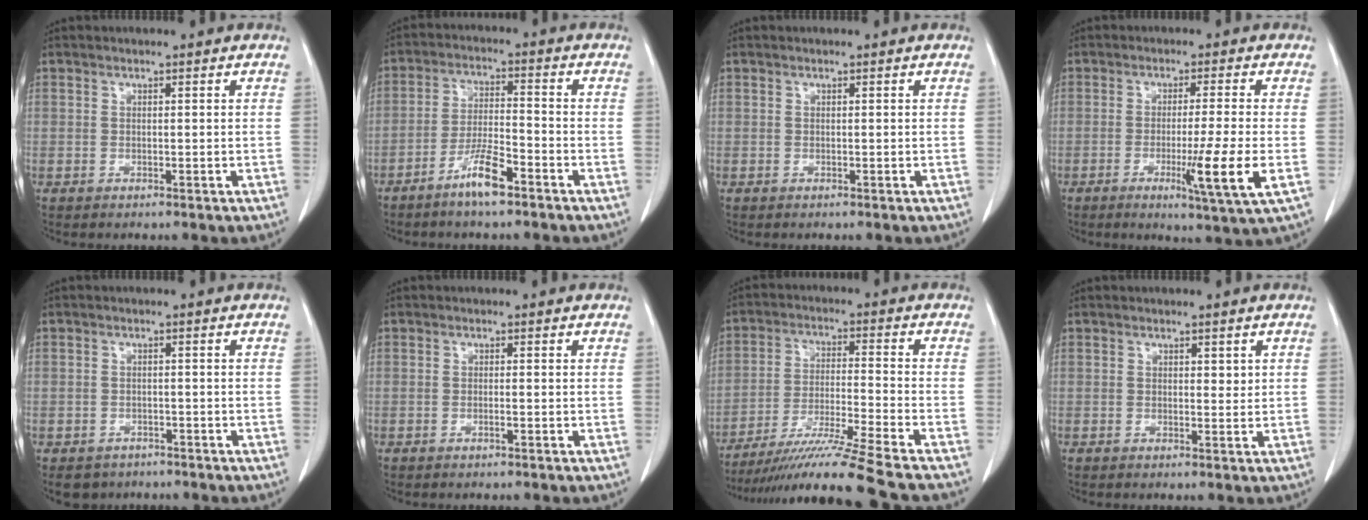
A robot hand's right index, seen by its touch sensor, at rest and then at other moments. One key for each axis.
{"total": 6.7, "fx": -4.5, "fy": 0.7, "fz": 4.9, "tx": -0.098, "ty": -0.004, "tz": -0.086}
{"total": 0.0}
{"total": 8.8, "fx": -2.4, "fy": -1.4, "fz": 8.4, "tx": -0.138, "ty": -0.027, "tz": -0.037}
{"total": 3.6, "fx": -2.6, "fy": 2.5, "fz": 0.1, "tx": -0.001, "ty": 0.007, "tz": -0.039}
{"total": 0.6, "fx": -0.2, "fy": -0.1, "fz": 0.5, "tx": -0.009, "ty": 0.003, "tz": -0.002}
{"total": 15.7, "fx": -13.4, "fy": -3.0, "fz": 7.7, "tx": -0.138, "ty": -0.030, "tz": -0.225}
{"total": 1.2, "fx": 0.6, "fy": 0.6, "fz": 0.8, "tx": -0.009, "ty": -0.004, "tz": 0.008}